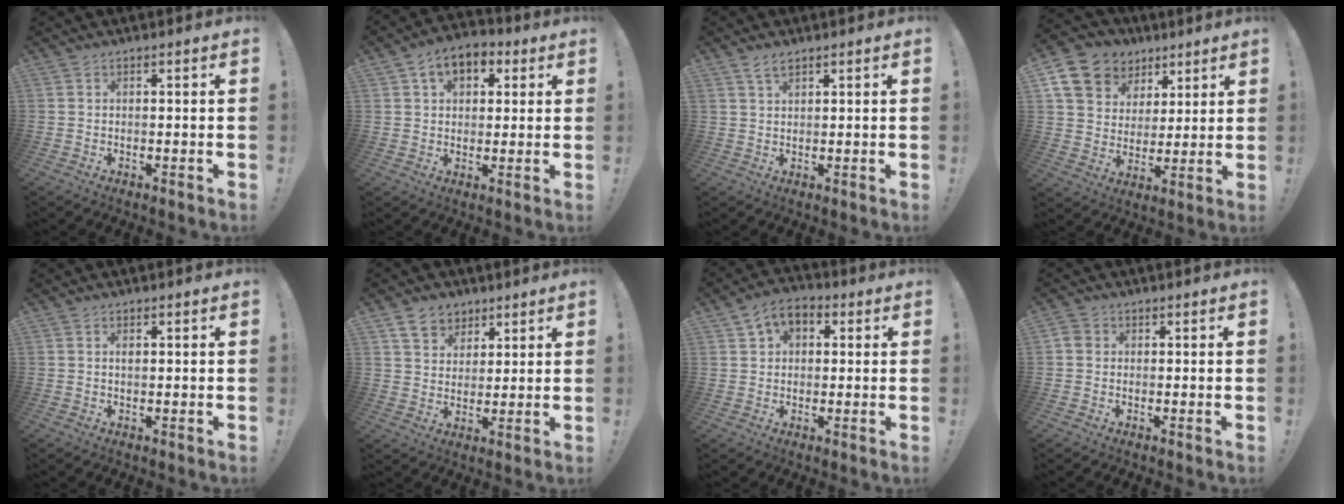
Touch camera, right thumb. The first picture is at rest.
{"total": 8.7, "force": [3.5, 6.0, 5.1], "torque": [-0.079, -0.002, 0.067]}
{"total": 3.0, "force": [2.1, 1.1, 1.8], "torque": [-0.030, -0.007, 0.037]}
{"total": 13.6, "force": [7.4, 10.4, 4.8], "torque": [-0.077, -0.043, 0.153]}
{"total": 0.9, "force": [0.3, 0.5, 0.6], "torque": [-0.007, 0.000, 0.003]}
{"total": 8.1, "force": [5.1, 6.0, 2.0], "torque": [-0.026, -0.032, 0.101]}
{"total": 6.7, "force": [2.7, 5.1, 3.3], "torque": [-0.052, -0.004, 0.053]}
{"total": 2.6, "force": [0.2, 2.4, 1.1], "torque": [-0.015, 0.008, 0.005]}